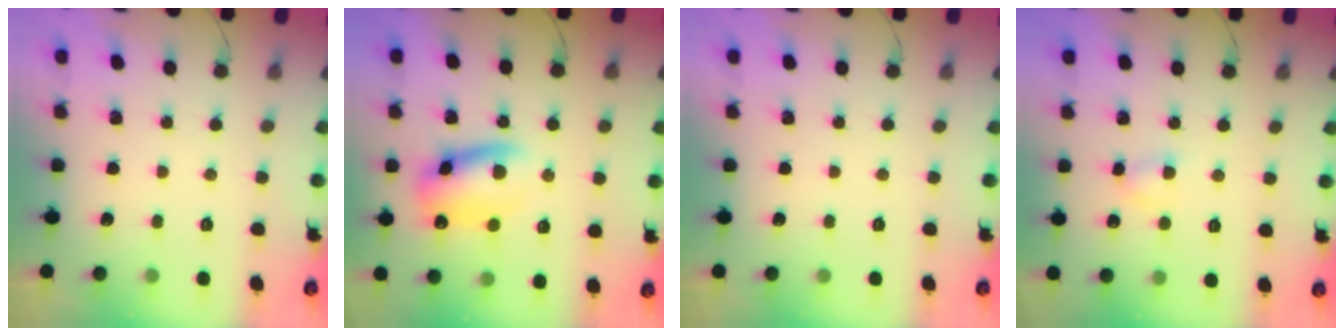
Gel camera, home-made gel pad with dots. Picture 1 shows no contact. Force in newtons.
{"total": 11.2, "press": 11.0, "slide": 1.9}
{"total": 0.0}
{"total": 2.8, "press": 2.6, "slide": 1.2}